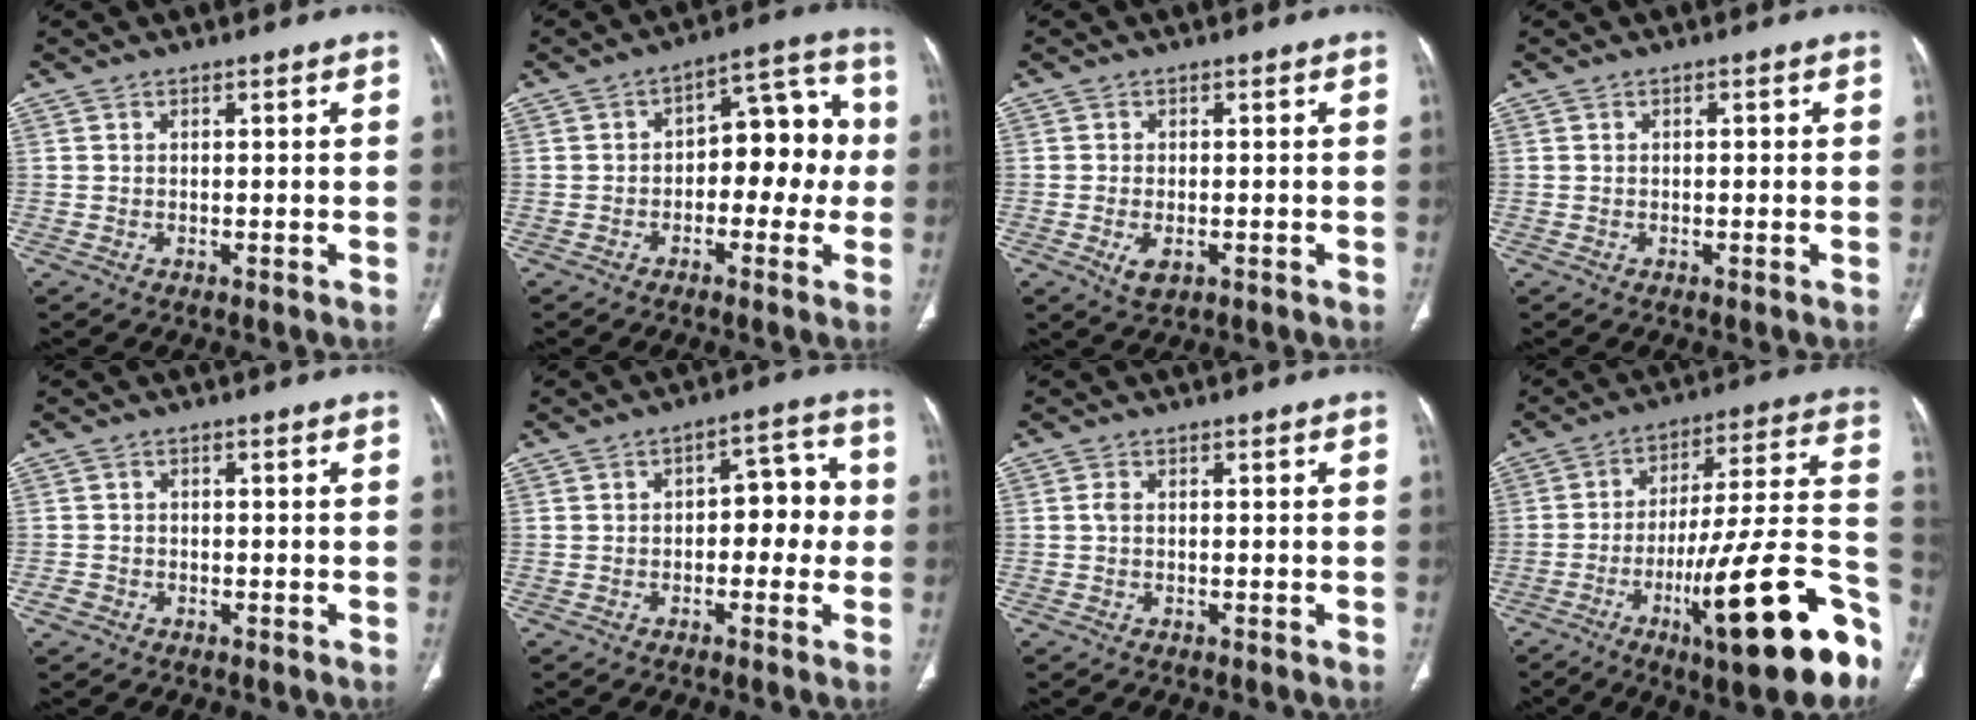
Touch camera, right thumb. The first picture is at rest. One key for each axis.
{"total": 11.8, "fx": -0.8, "fy": 7.0, "fz": 9.5, "tx": -0.076, "ty": 0.048, "tz": -0.020}
{"total": 3.3, "fx": -1.2, "fy": 1.8, "fz": 2.5, "tx": -0.047, "ty": -0.001, "tz": -0.014}
{"total": 0.8, "fx": 0.1, "fy": 0.4, "fz": 0.7, "tx": -0.013, "ty": 0.001, "tz": 0.003}
{"total": 1.6, "fx": -0.9, "fy": 1.3, "fz": 0.3, "tx": -0.007, "ty": 0.006, "tz": -0.020}
{"total": 7.8, "fx": -0.5, "fy": 4.6, "fz": 6.3, "tx": -0.046, "ty": 0.031, "tz": -0.015}
{"total": 0.9, "fx": 0.0, "fy": 0.4, "fz": 0.7, "tx": -0.018, "ty": 0.000, "tz": -0.002}
{"total": 26.5, "fx": -11.7, "fy": 5.3, "fz": 23.2, "tx": -0.295, "ty": 0.057, "tz": -0.172}